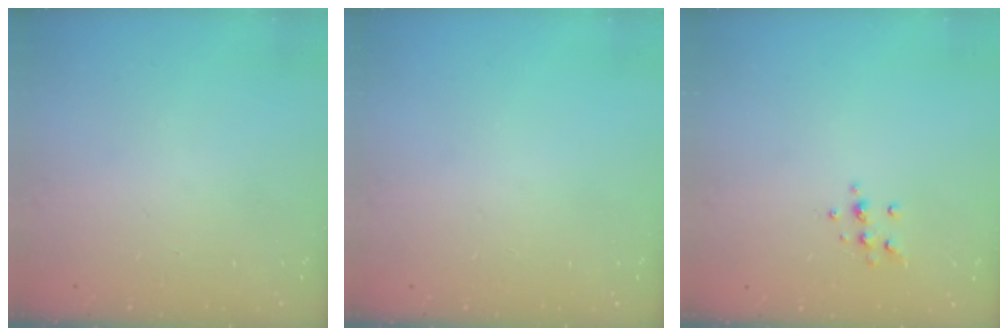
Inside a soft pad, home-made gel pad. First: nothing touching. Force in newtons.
{"total": 0.0}
{"total": 7.0, "press": 6.9, "slide": 0.7}